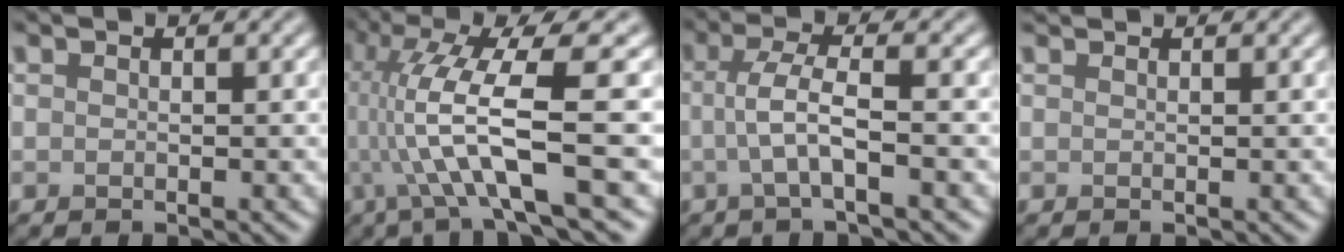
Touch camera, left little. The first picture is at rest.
{"total": 10.3, "force": [-0.8, 2.1, 10.1], "torque": [-0.172, 0.008, -0.015]}
{"total": 3.4, "force": [-0.8, 0.7, 3.2], "torque": [-0.063, 0.001, -0.016]}
{"total": 1.1, "force": [1.1, 0.1, 0.2], "torque": [-0.008, 0.004, 0.012]}